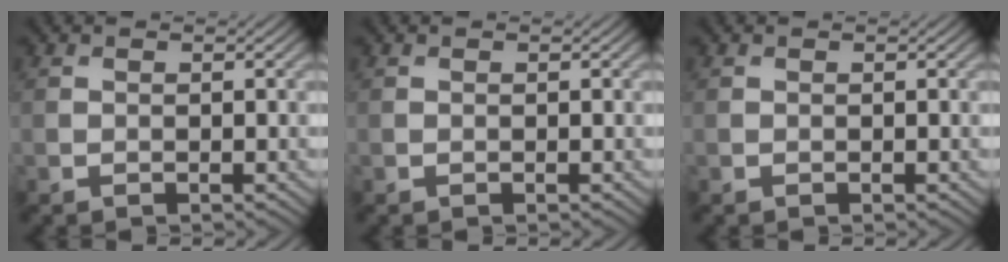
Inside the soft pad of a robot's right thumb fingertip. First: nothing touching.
{"total": 0.0}
{"total": 0.0}